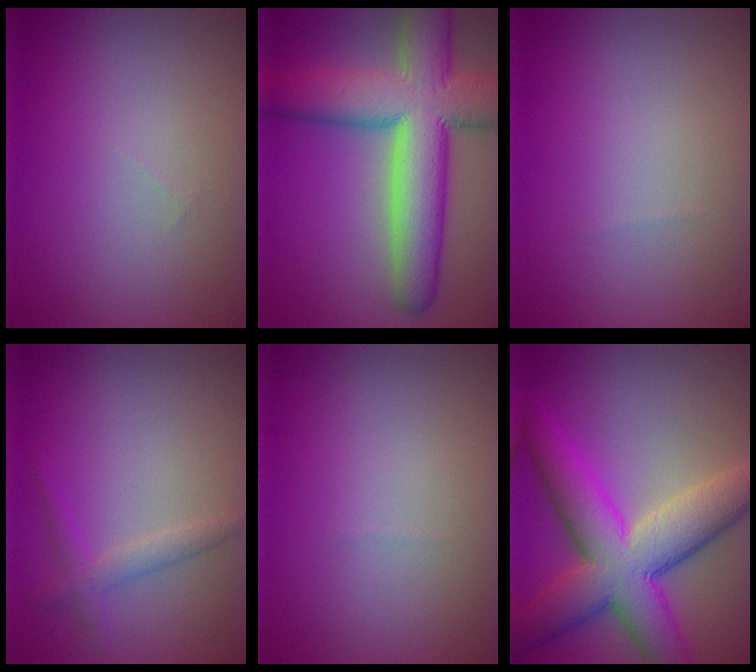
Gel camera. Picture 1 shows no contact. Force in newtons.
{"total": 12.2, "press": 12.2, "slide": 0.7}
{"total": 0.0}
{"total": 1.9, "press": 1.9, "slide": 0.2}
{"total": 0.0}
{"total": 10.6, "press": 10.6, "slide": 0.4}